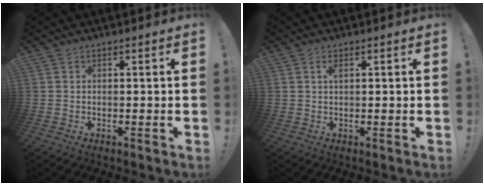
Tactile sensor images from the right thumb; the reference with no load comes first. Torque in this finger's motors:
{"motor_torque": [0.09, 0.44, -0.04, 0.03, 0.00]}